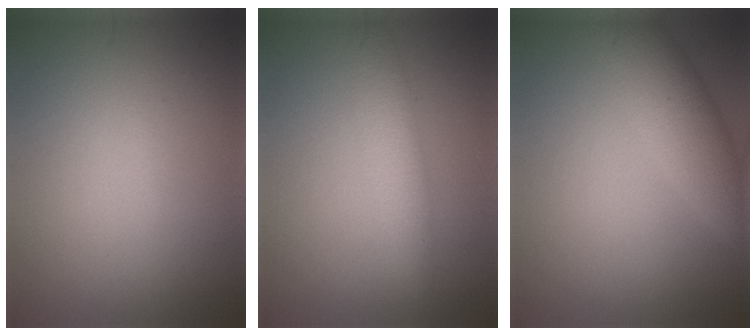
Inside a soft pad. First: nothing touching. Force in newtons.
{"total": 3.0, "press": 3.0, "slide": 0.1}
{"total": 4.4, "press": 4.4, "slide": 0.1}